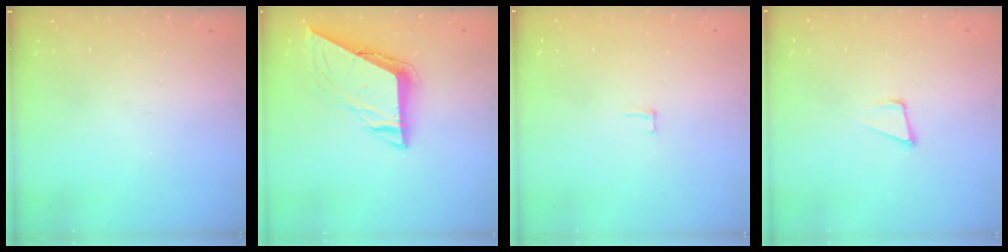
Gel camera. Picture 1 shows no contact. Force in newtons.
{"total": 7.8, "press": 7.8, "slide": 0.4}
{"total": 2.0, "press": 2.0, "slide": 0.2}
{"total": 4.8, "press": 3.9, "slide": 2.7}